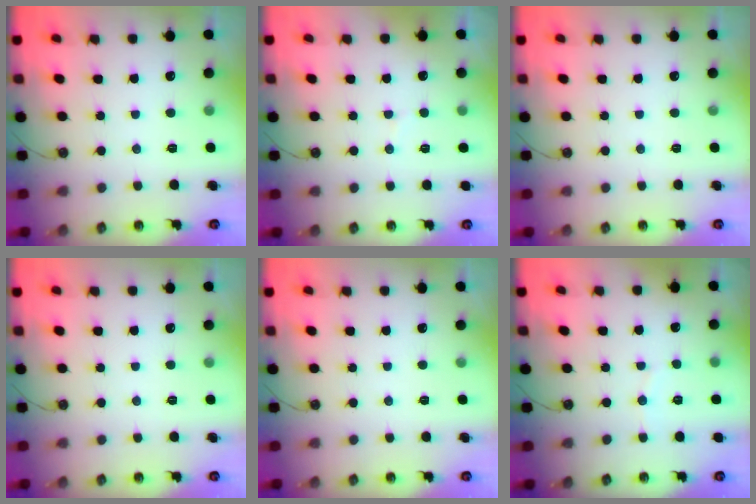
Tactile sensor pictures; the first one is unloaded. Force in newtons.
{"total": 2.9, "press": 2.7, "slide": 1.1}
{"total": 0.0}
{"total": 0.0}
{"total": 0.0}
{"total": 3.4, "press": 3.2, "slide": 1.3}